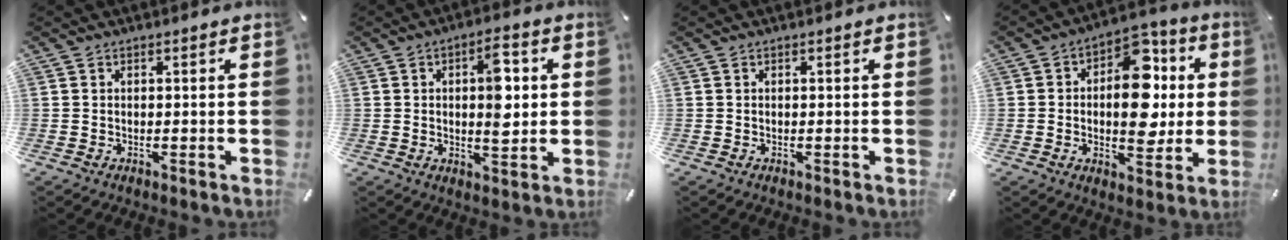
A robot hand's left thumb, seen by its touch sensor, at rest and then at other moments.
{"total": 9.6, "force": [1.5, 4.6, 8.4], "torque": [-0.114, -0.009, 0.018]}
{"total": 0.0}
{"total": 16.4, "force": [1.2, 10.6, 12.5], "torque": [-0.161, -0.011, 0.021]}